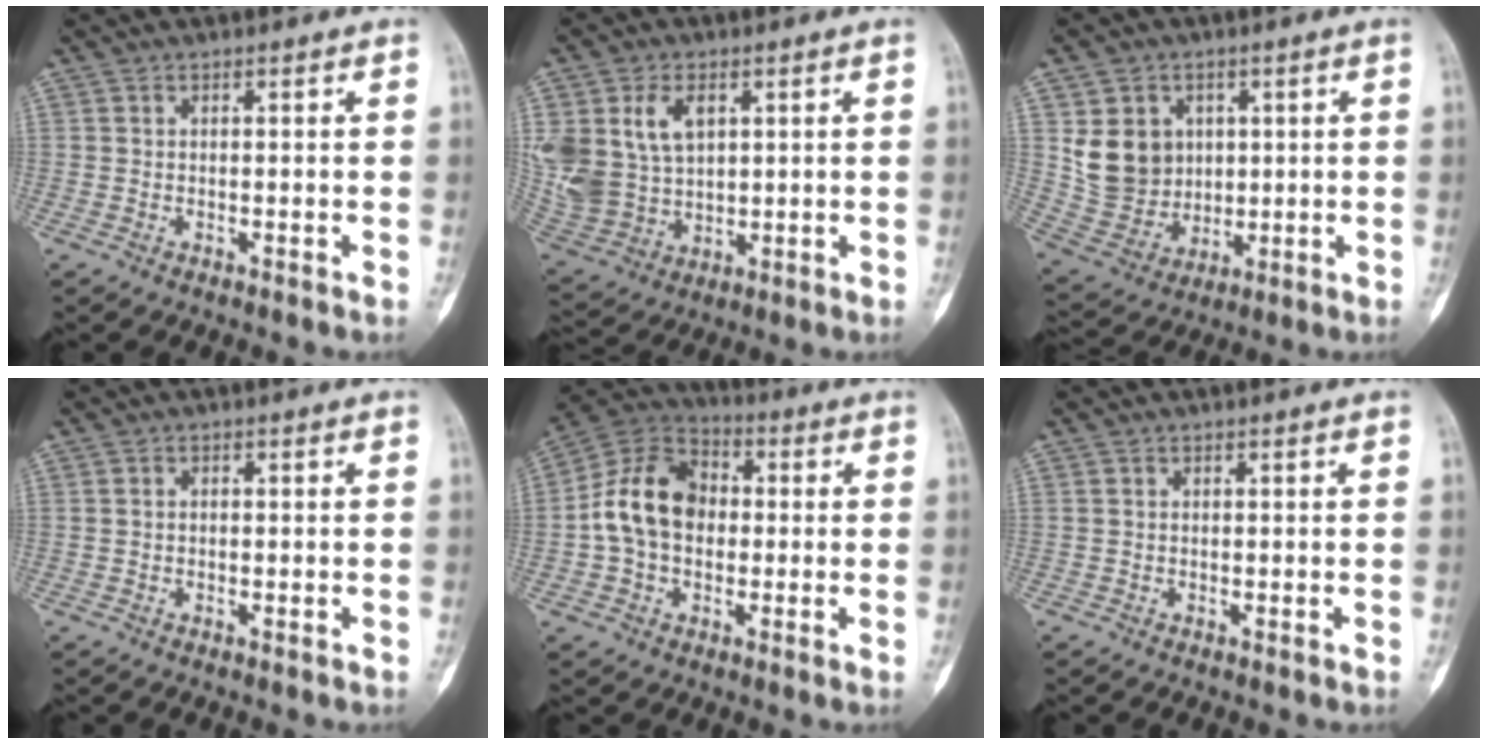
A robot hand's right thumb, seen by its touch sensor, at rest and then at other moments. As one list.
[{"total": 14.7, "force": [4.5, 10.2, 9.6], "torque": [-0.201, -0.012, 0.105]}, {"total": 11.6, "force": [2.7, 10.0, 5.1], "torque": [-0.057, -0.010, 0.071]}, {"total": 0.6, "force": [-0.1, 0.4, 0.4], "torque": [-0.006, 0.001, -0.004]}, {"total": 13.5, "force": [-0.2, 10.1, 9.1], "torque": [-0.153, 0.038, -0.013]}, {"total": 0.0}]